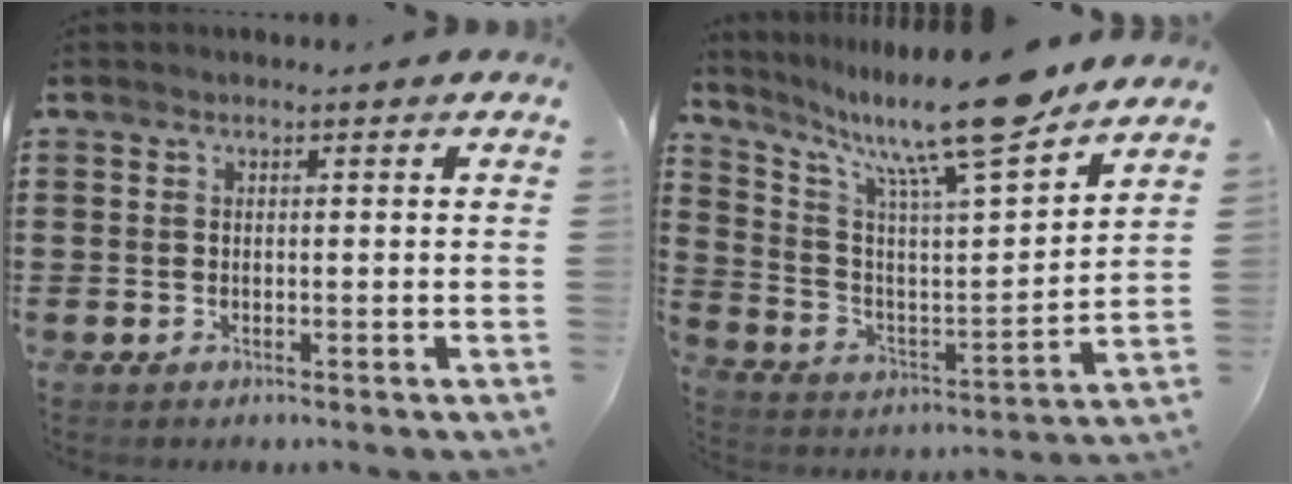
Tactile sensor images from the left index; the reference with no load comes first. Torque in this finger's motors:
{"motor_torque": [2.14, 0.00, 0.98, 0.21]}